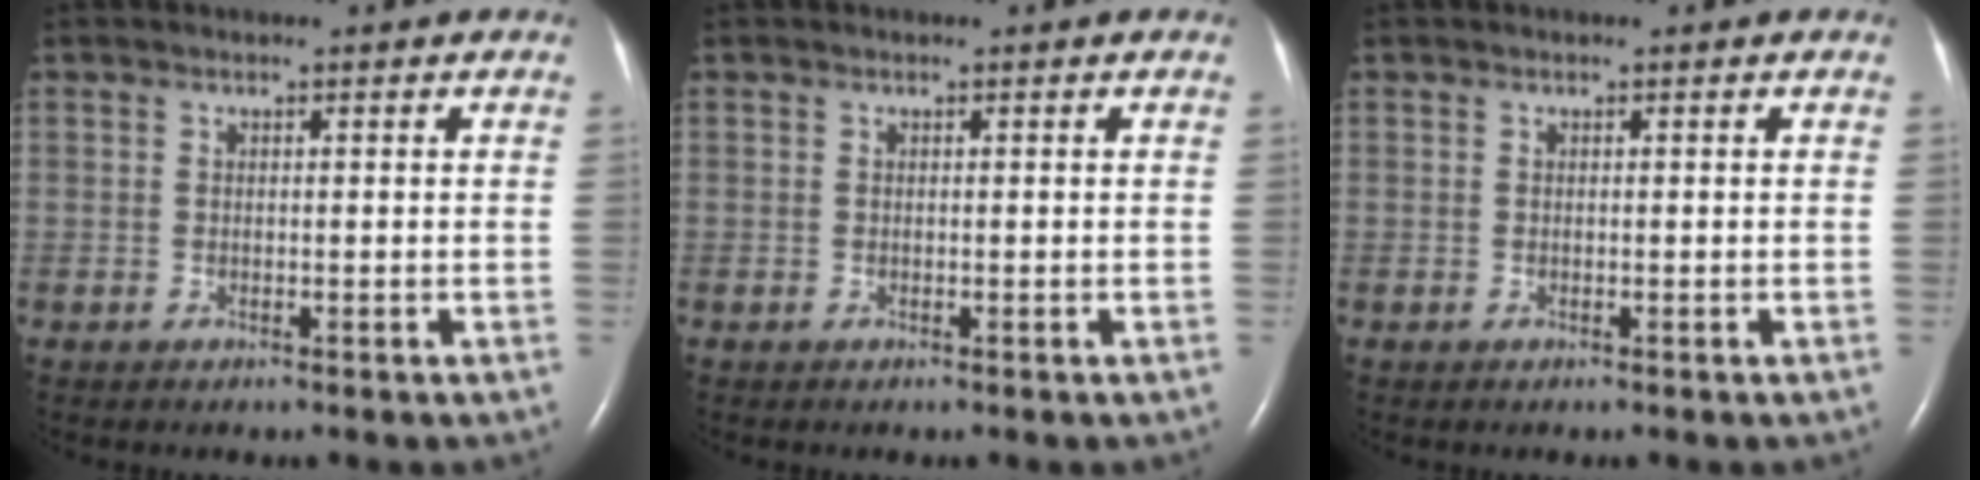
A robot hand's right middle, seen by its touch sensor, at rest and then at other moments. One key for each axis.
{"total": 0.0}
{"total": 0.0}